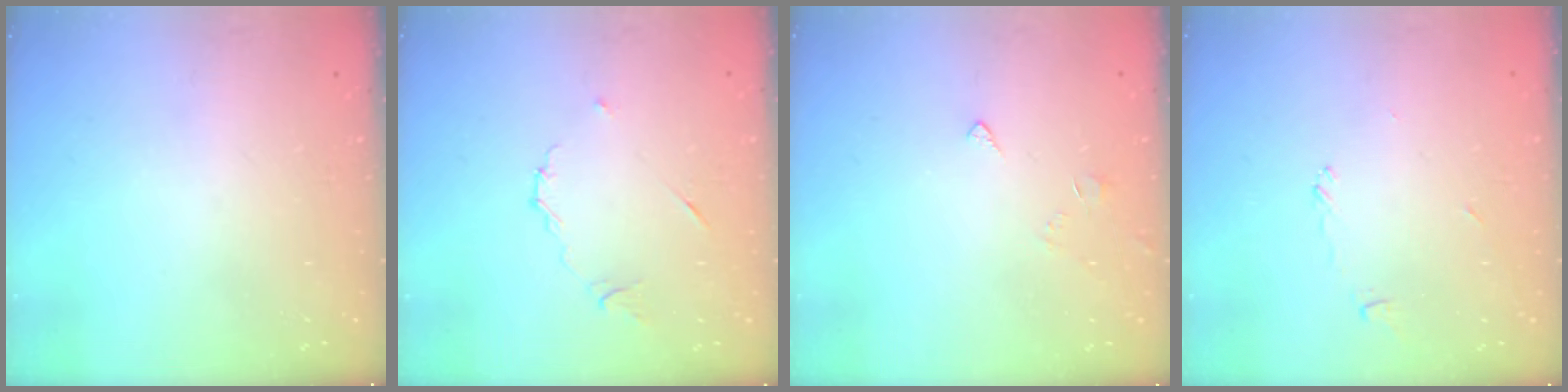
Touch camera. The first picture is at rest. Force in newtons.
{"total": 6.5, "press": 6.4, "slide": 0.6}
{"total": 2.5, "press": 2.4, "slide": 0.6}
{"total": 3.6, "press": 3.6, "slide": 0.1}